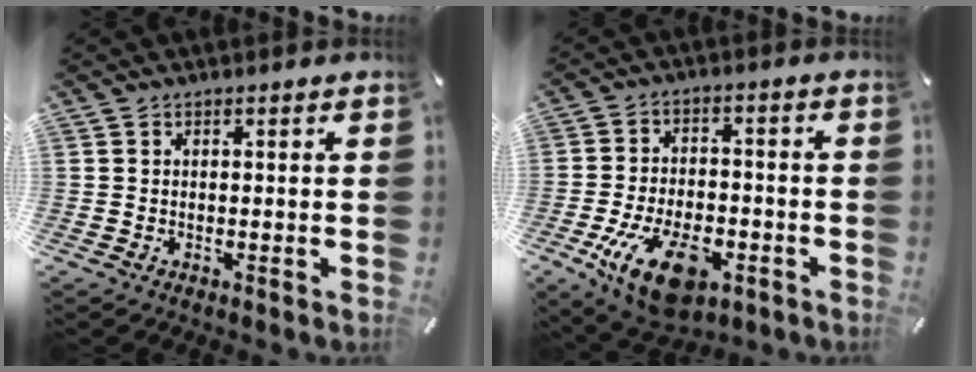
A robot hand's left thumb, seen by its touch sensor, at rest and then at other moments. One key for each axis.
{"total": 14.5, "fx": -6.7, "fy": 7.9, "fz": 10.1, "tx": -0.181, "ty": 0.023, "tz": -0.114}